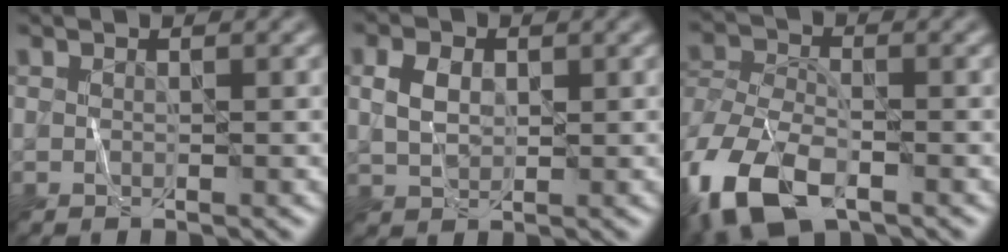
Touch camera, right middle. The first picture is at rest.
{"total": 2.5, "force": [0.5, 1.8, 1.7], "torque": [-0.040, 0.004, 0.011]}
{"total": 10.3, "force": [-6.3, 5.1, 6.3], "torque": [-0.145, -0.023, -0.124]}